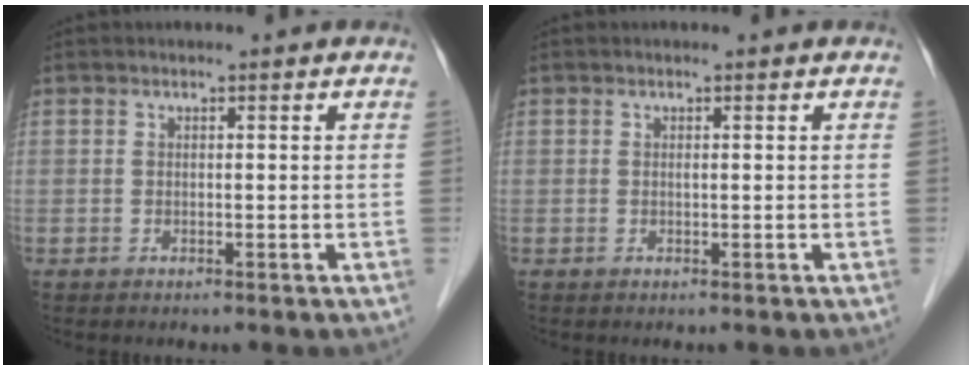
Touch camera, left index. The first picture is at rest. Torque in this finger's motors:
{"motor_torque": [0.33, 0.04, -0.01, 0.00]}